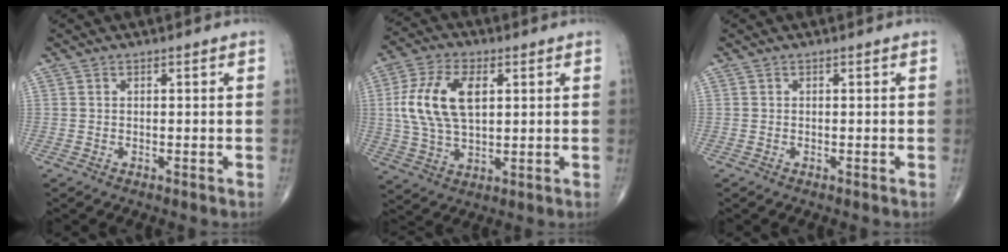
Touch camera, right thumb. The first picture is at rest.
{"total": 13.8, "force": [2.7, 7.7, 11.2], "torque": [-0.222, 0.003, 0.051]}
{"total": 0.0}